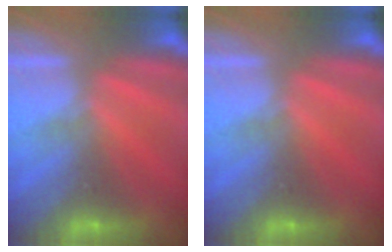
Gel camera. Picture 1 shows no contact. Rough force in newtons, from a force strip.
{"total": 0.0}